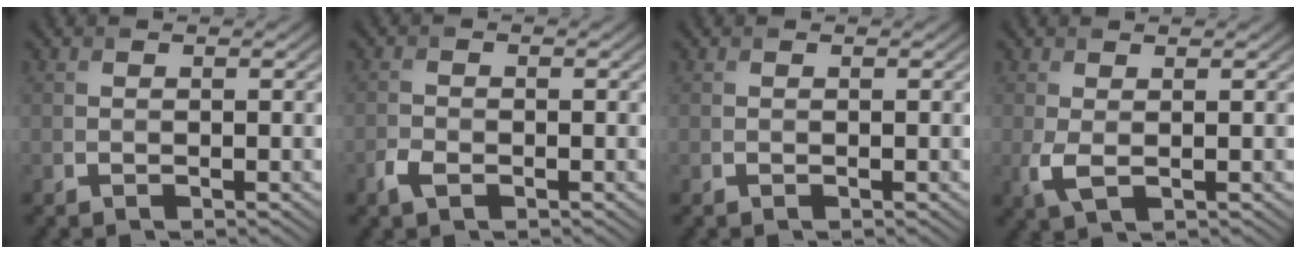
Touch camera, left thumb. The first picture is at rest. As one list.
[{"total": 2.1, "force": [-1.2, 1.1, 1.2], "torque": [-0.031, -0.003, -0.028]}, {"total": 0.0}, {"total": 2.4, "force": [0.0, 1.1, 2.1], "torque": [-0.060, -0.005, 0.003]}]